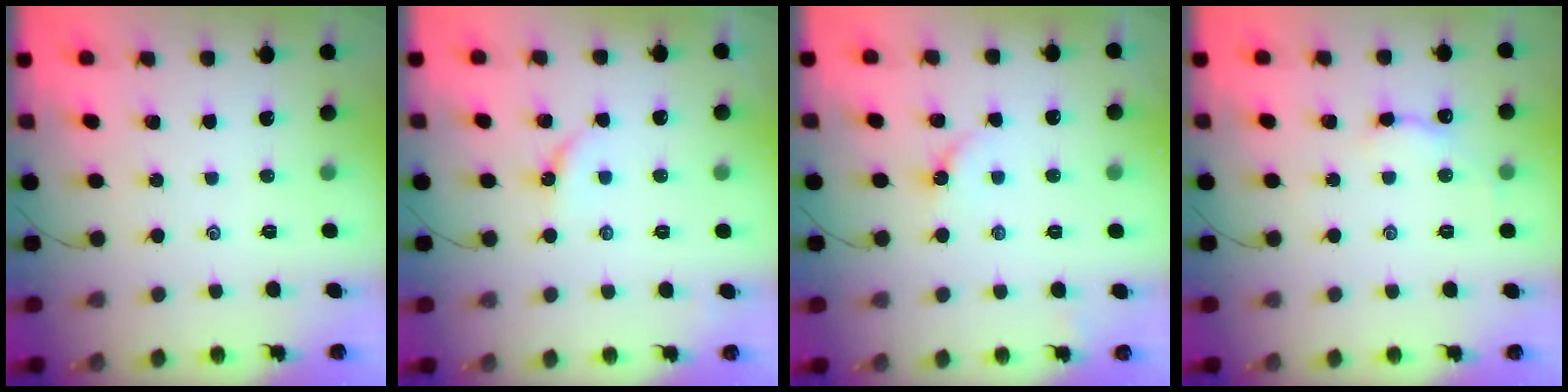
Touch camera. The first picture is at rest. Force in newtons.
{"total": 3.8, "press": 3.7, "slide": 0.4}
{"total": 3.3, "press": 3.3, "slide": 0.5}
{"total": 4.7, "press": 4.7, "slide": 0.5}